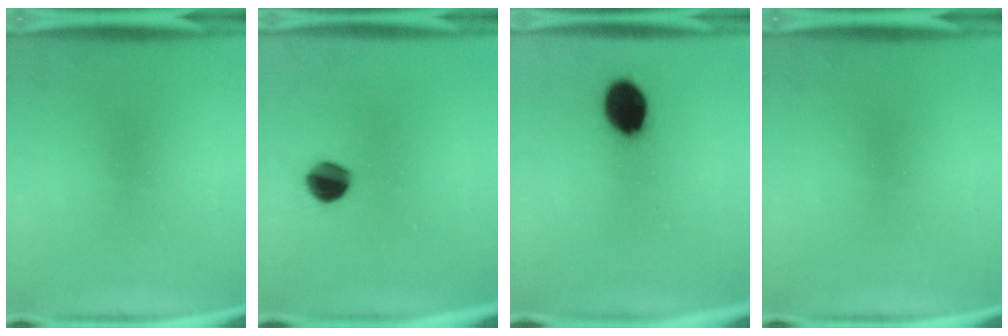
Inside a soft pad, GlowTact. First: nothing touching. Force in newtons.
{"total": 7.8}
{"total": 10.9}
{"total": 0.0}